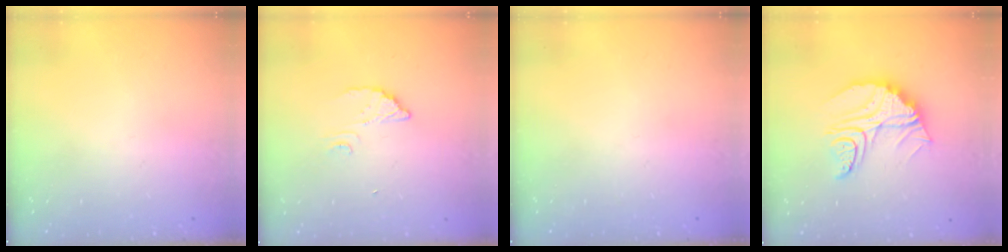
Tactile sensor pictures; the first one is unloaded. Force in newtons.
{"total": 3.6, "press": 3.6, "slide": 0.2}
{"total": 0.0}
{"total": 13.6, "press": 13.6, "slide": 1.2}